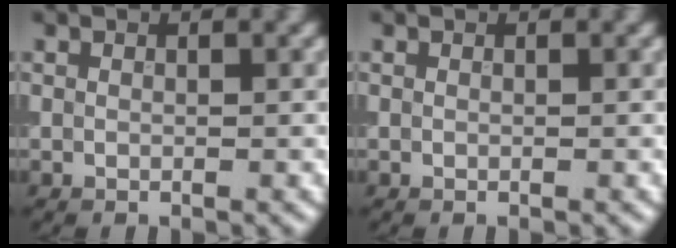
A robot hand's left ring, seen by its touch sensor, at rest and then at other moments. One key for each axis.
{"total": 0.0}